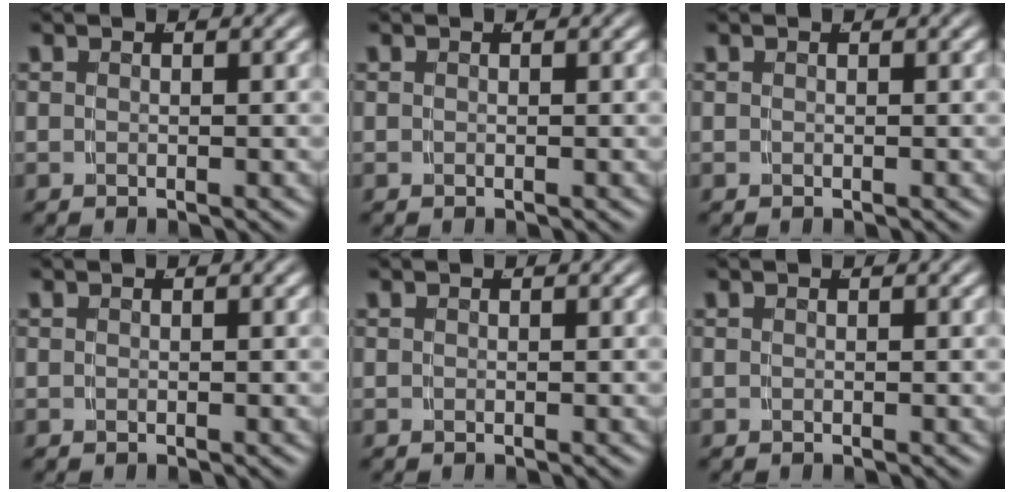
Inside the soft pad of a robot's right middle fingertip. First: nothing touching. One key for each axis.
{"total": 0.0}
{"total": 0.0}
{"total": 0.0}
{"total": 0.0}
{"total": 0.0}